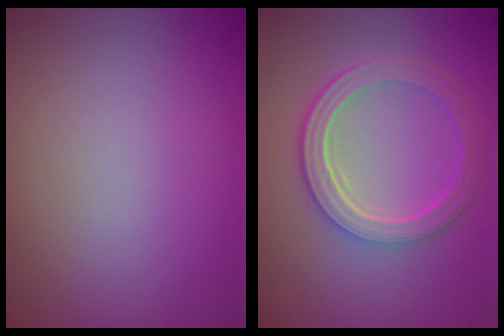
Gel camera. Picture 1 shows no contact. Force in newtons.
{"total": 5.0, "press": 3.7, "slide": 3.3}